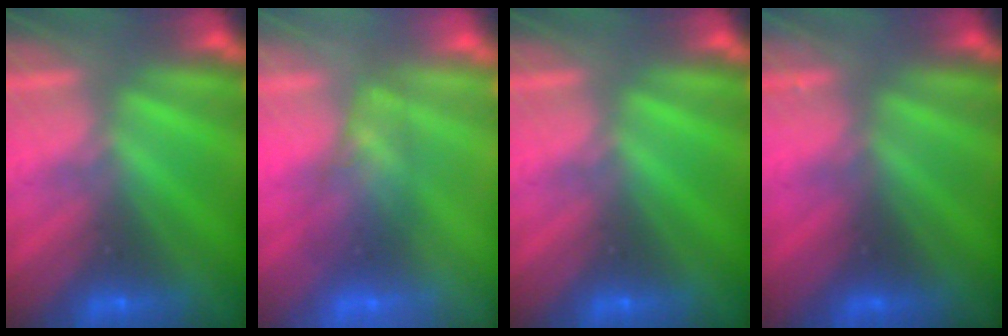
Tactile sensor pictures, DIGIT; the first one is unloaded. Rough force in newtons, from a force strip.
{"total": 2.5}
{"total": 0.0}
{"total": 2.2}